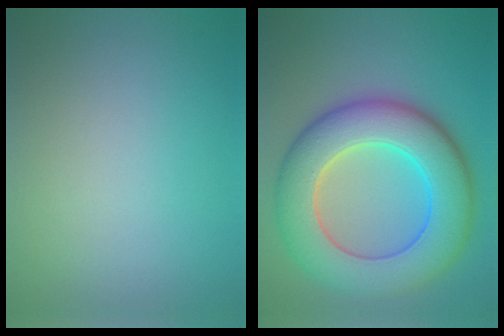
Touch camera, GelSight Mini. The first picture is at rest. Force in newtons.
{"total": 11.0, "press": 11.0, "slide": 0.6}